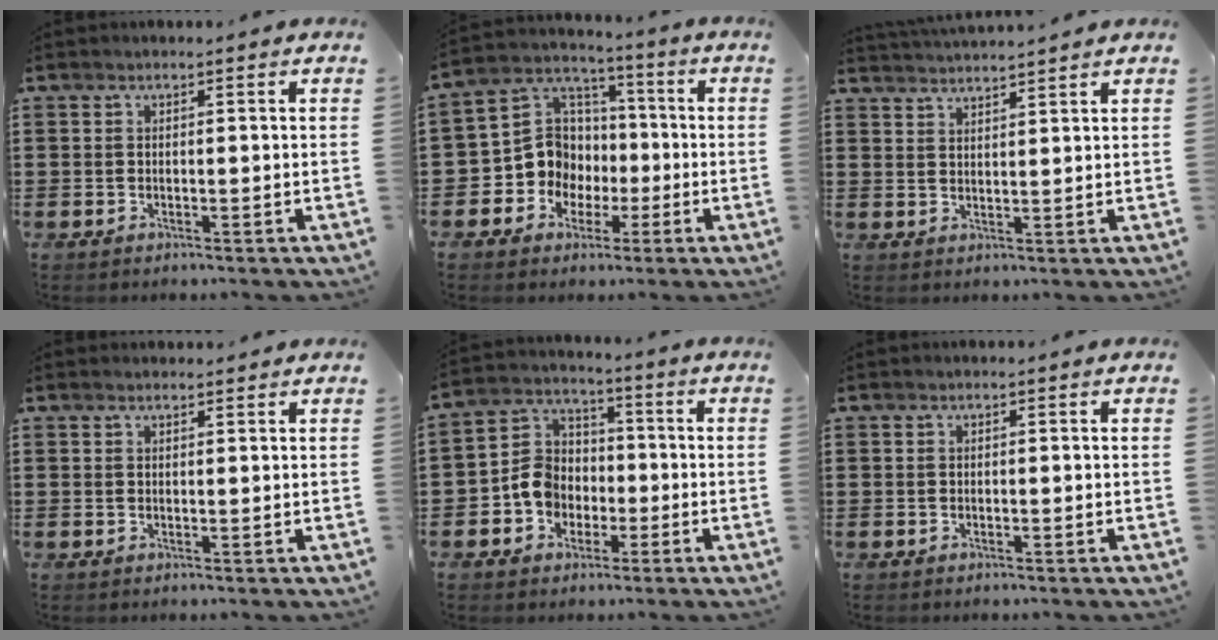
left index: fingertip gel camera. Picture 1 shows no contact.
{"total": 10.1, "force": [-2.1, 9.3, 3.3], "torque": [-0.118, 0.006, -0.039]}
{"total": 2.5, "force": [2.4, -0.5, -0.1], "torque": [-0.006, -0.009, 0.045]}
{"total": 0.9, "force": [0.9, 0.0, 0.2], "torque": [-0.005, -0.001, 0.017]}
{"total": 7.1, "force": [-2.4, 6.1, 2.7], "torque": [-0.083, 0.015, -0.051]}
{"total": 0.0}